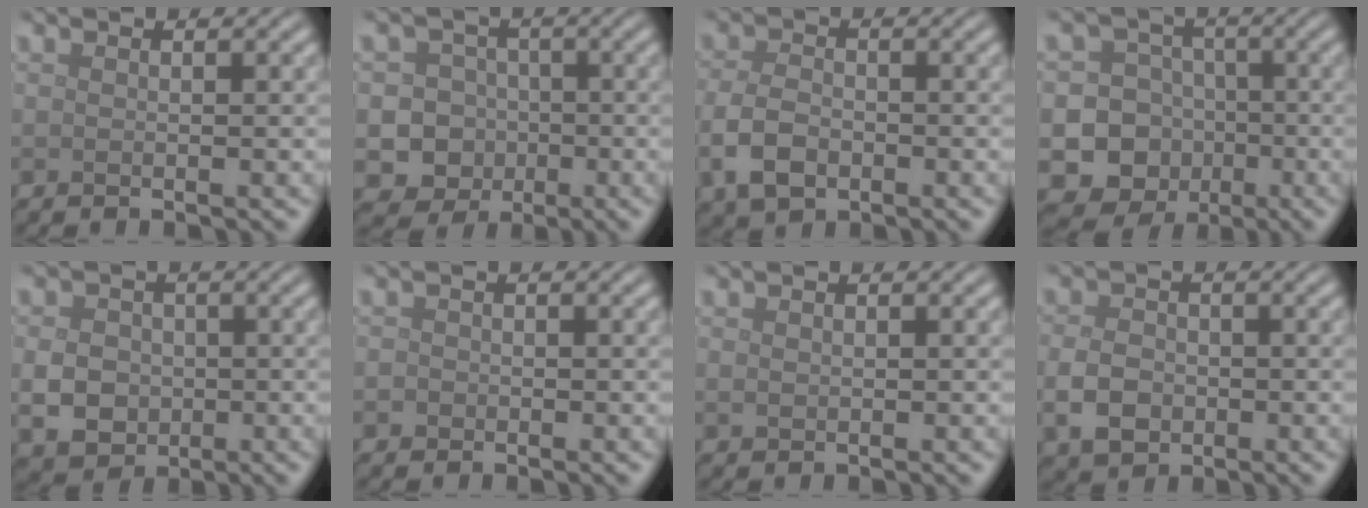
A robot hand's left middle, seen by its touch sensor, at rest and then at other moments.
{"total": 7.4, "force": [-2.3, 6.8, 1.8], "torque": [-0.003, -0.003, -0.062]}
{"total": 4.1, "force": [-1.6, 2.7, 2.6], "torque": [-0.062, -0.005, -0.034]}
{"total": 15.9, "force": [-5.2, 14.8, 2.8], "torque": [-0.064, -0.028, -0.096]}
{"total": 4.0, "force": [-0.6, 3.4, 2.1], "torque": [-0.043, -0.001, -0.014]}
{"total": 0.8, "force": [-0.3, 0.7, 0.1], "torque": [0.001, -0.002, -0.008]}
{"total": 0.6, "force": [0.1, 0.5, 0.3], "torque": [-0.004, -0.002, 0.001]}
{"total": 3.5, "force": [-1.0, 2.6, 2.0], "torque": [-0.043, -0.003, -0.024]}